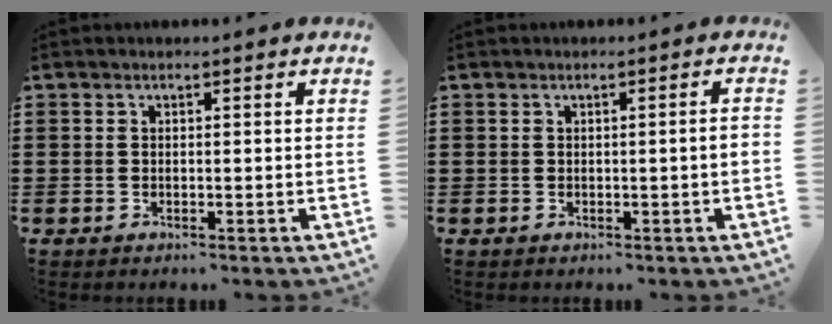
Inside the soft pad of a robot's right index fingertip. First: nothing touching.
{"total": 1.4, "force": [-0.3, -0.1, 1.4], "torque": [-0.022, -0.003, -0.005]}